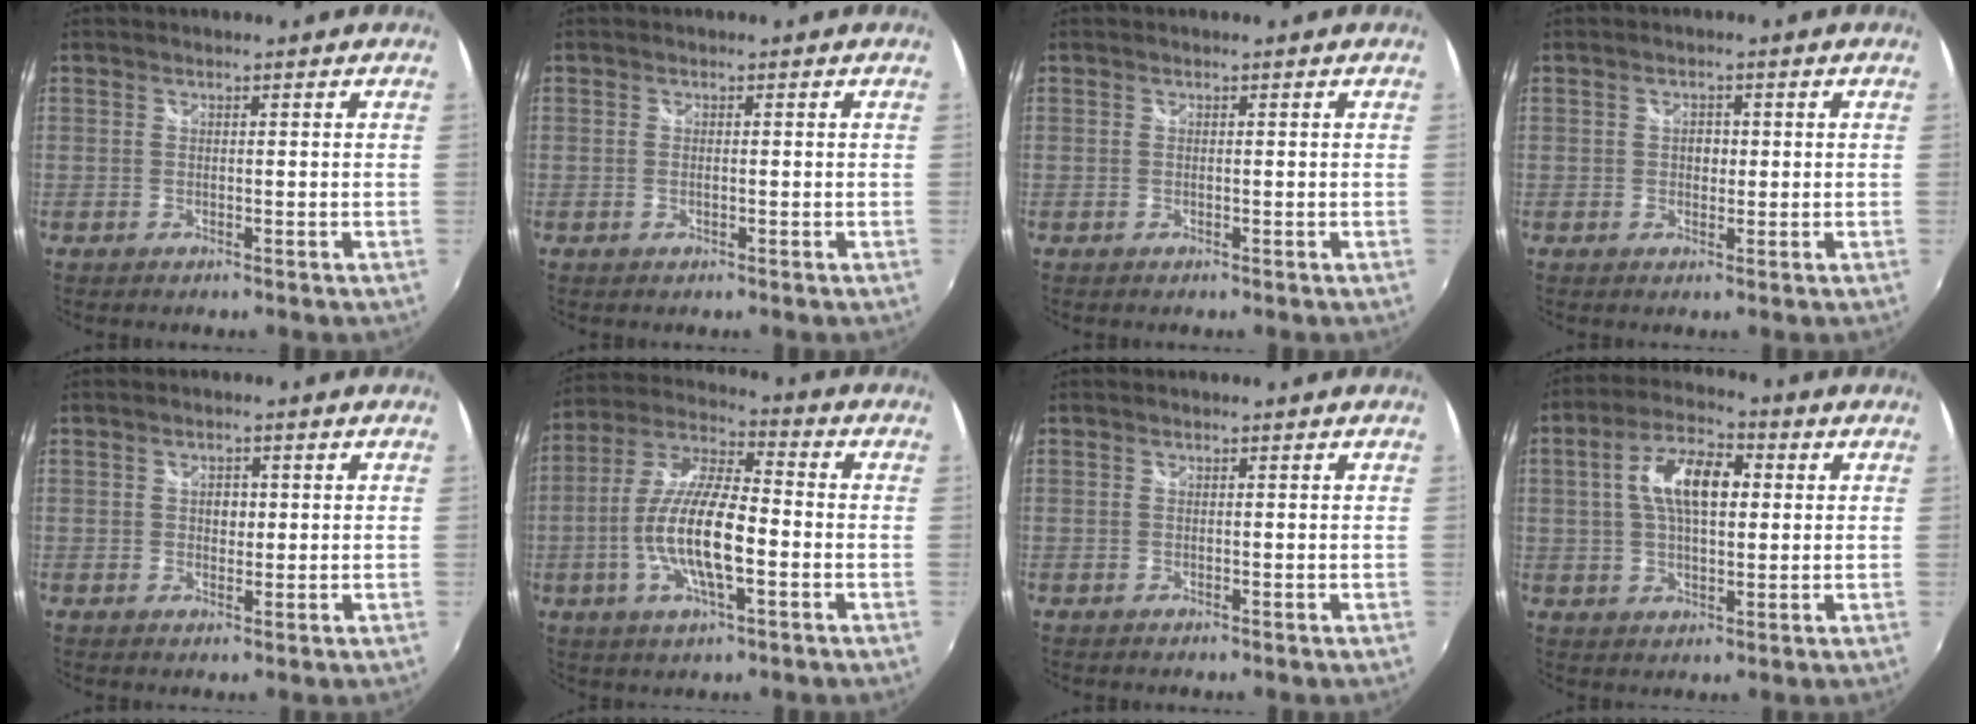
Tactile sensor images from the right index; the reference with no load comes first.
{"total": 0.5, "force": [-0.1, 0.2, 0.4], "torque": [-0.011, -0.001, -0.003]}
{"total": 0.0}
{"total": 2.0, "force": [0.0, 1.7, 1.0], "torque": [-0.013, 0.004, -0.002]}
{"total": 2.3, "force": [0.3, 1.9, 1.3], "torque": [-0.017, 0.004, 0.003]}
{"total": 14.3, "force": [-3.5, 4.3, 13.2], "torque": [-0.265, -0.002, -0.067]}
{"total": 0.0}
{"total": 10.8, "force": [2.1, 5.2, 9.2], "torque": [-0.169, 0.021, 0.033]}